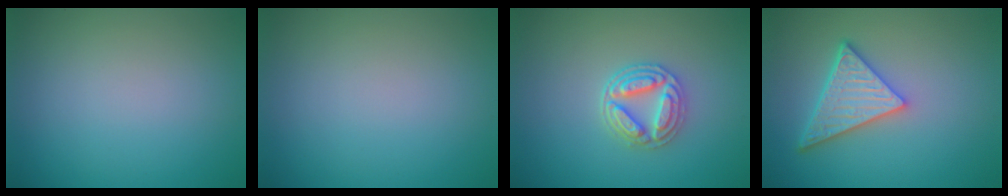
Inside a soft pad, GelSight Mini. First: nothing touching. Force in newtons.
{"total": 0.0}
{"total": 3.7, "press": 3.3, "slide": 1.7}
{"total": 4.8, "press": 4.2, "slide": 2.4}